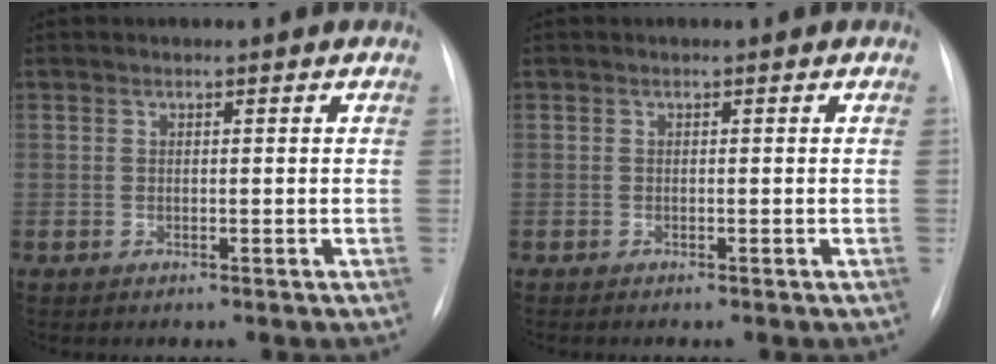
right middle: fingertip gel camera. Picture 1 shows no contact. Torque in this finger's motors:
{"motor_torque": [-0.03, 0.00, 0.00, -0.05]}